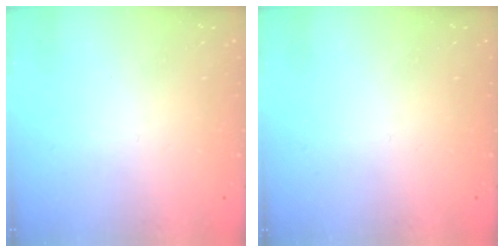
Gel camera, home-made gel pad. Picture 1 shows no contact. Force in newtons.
{"total": 0.0}